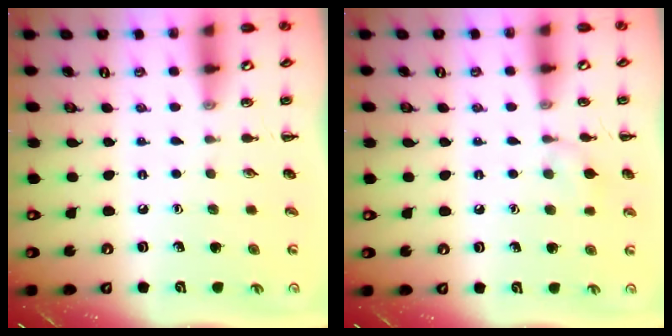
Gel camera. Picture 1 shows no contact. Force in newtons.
{"total": 6.5, "press": 6.1, "slide": 2.2}